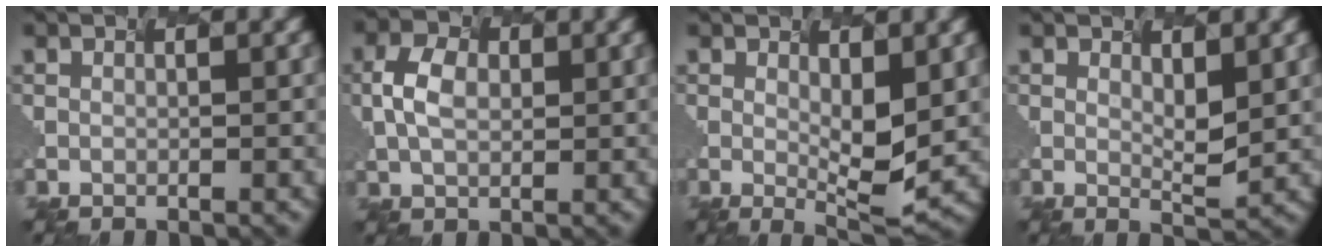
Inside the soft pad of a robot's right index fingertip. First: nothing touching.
{"total": 1.9, "force": [-0.7, 1.3, 1.2], "torque": [-0.056, -0.010, 0.019]}
{"total": 2.4, "force": [-0.4, -0.4, 2.4], "torque": [-0.066, -0.029, 0.028]}
{"total": 1.0, "force": [0.1, -1.0, 0.1], "torque": [-0.033, -0.023, 0.034]}